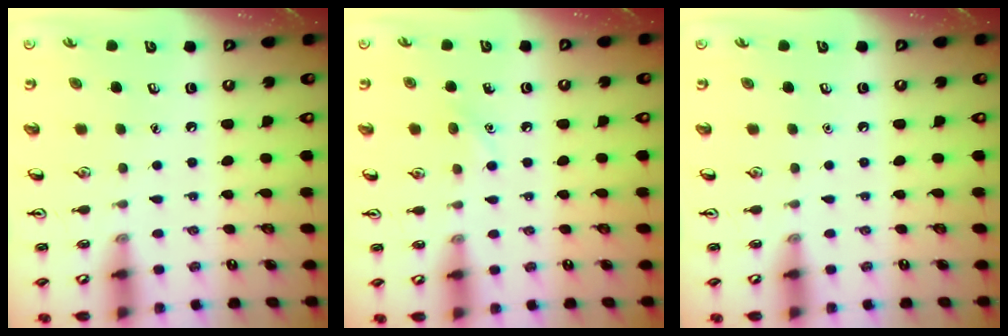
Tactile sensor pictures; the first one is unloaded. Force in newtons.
{"total": 6.1, "press": 5.9, "slide": 1.9}
{"total": 0.0}